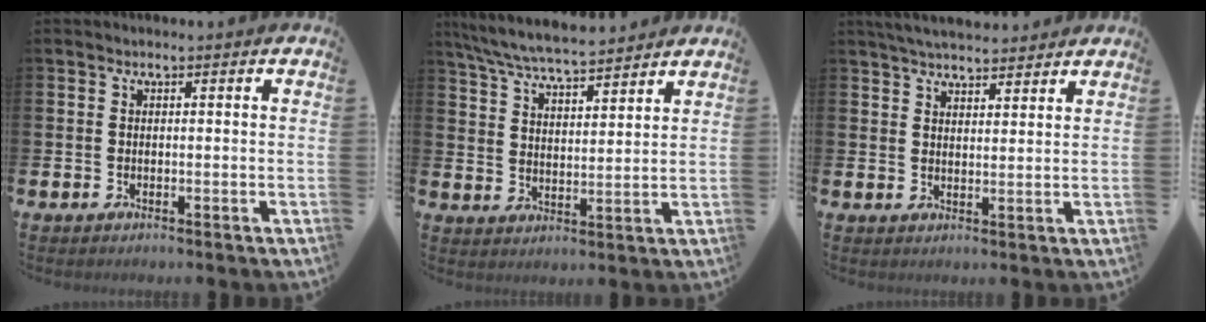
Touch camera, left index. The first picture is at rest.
{"total": 7.0, "force": [6.7, 0.7, 2.0], "torque": [-0.064, -0.031, 0.120]}
{"total": 4.3, "force": [4.2, 0.7, 0.6], "torque": [-0.018, -0.017, 0.077]}